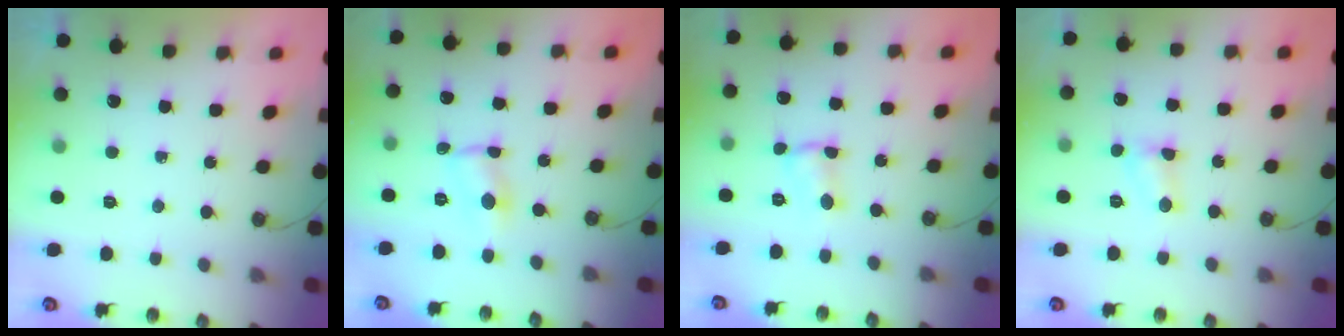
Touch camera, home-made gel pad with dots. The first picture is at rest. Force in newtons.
{"total": 2.0, "press": 2.0, "slide": 0.1}
{"total": 2.0, "press": 2.0, "slide": 0.0}
{"total": 4.6, "press": 4.5, "slide": 0.7}